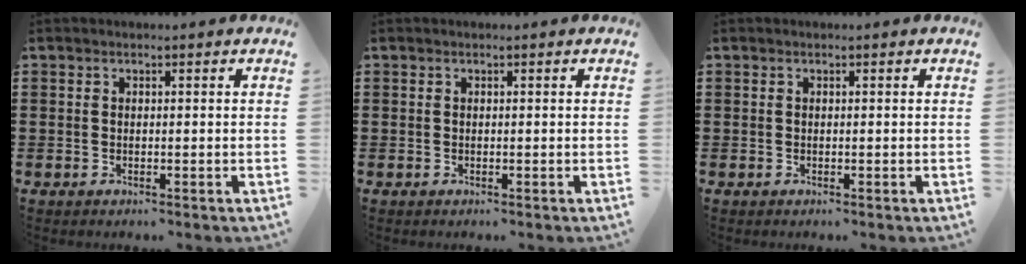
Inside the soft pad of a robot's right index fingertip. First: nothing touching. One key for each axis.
{"total": 0.0}
{"total": 0.0}